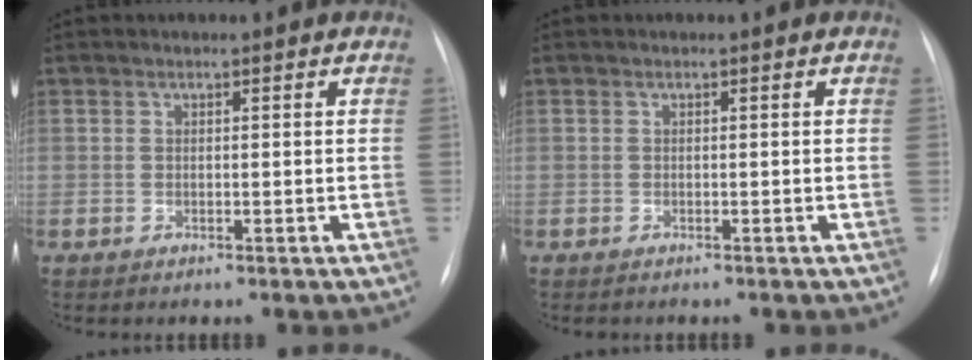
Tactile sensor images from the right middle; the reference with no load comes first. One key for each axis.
{"total": 0.0}